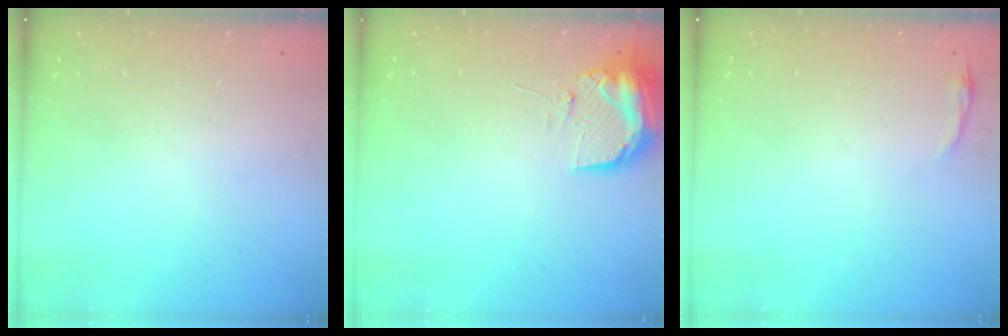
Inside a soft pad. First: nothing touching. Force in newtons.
{"total": 10.4, "press": 10.4, "slide": 1.2}
{"total": 2.8, "press": 2.8, "slide": 0.6}